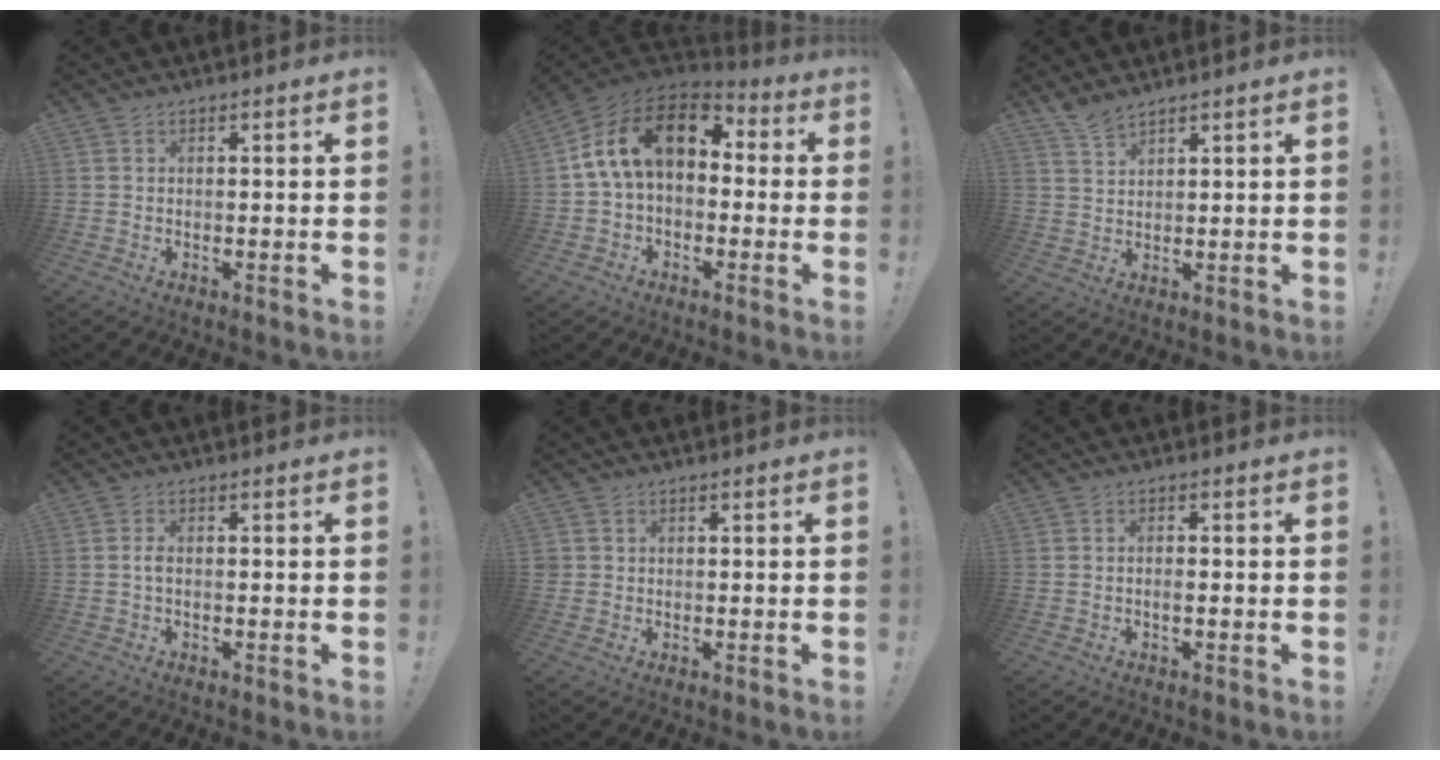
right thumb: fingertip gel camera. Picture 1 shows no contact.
{"total": 16.4, "force": [4.5, 9.8, 12.3], "torque": [-0.201, 0.003, 0.082]}
{"total": 4.3, "force": [3.9, 1.0, 1.6], "torque": [-0.023, -0.027, 0.071]}
{"total": 1.6, "force": [-0.4, 0.3, 1.6], "torque": [-0.030, 0.004, -0.008]}
{"total": 1.0, "force": [0.3, 1.0, 0.2], "torque": [-0.005, 0.002, 0.006]}
{"total": 1.5, "force": [-0.7, 0.3, 1.3], "torque": [-0.021, 0.001, -0.011]}